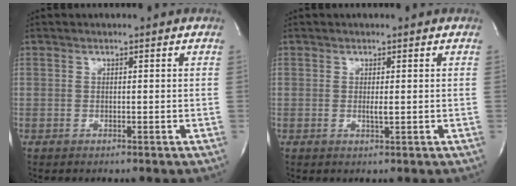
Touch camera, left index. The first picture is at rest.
{"total": 1.1, "force": [-0.2, 0.1, 1.1], "torque": [-0.023, -0.007, -0.002]}